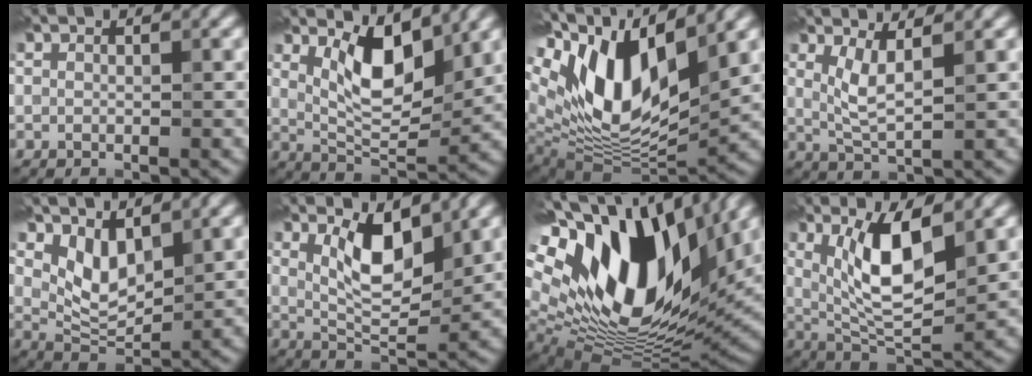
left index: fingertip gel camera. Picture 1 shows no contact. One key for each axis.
{"total": 6.1, "fx": 2.6, "fy": 2.4, "fz": 4.9, "tx": -0.087, "ty": -0.004, "tz": 0.048}
{"total": 14.2, "fx": 5.2, "fy": 6.4, "fz": 11.6, "tx": -0.214, "ty": 0.007, "tz": 0.093}
{"total": 2.9, "fx": 1.2, "fy": 0.5, "fz": 2.5, "tx": -0.055, "ty": -0.006, "tz": 0.030}
{"total": 4.0, "fx": 2.1, "fy": 2.1, "fz": 2.8, "tx": -0.058, "ty": -0.009, "tz": 0.044}
{"total": 5.4, "fx": 2.3, "fy": 2.1, "fz": 4.5, "tx": -0.080, "ty": -0.002, "tz": 0.042}
{"total": 19.3, "fx": 7.0, "fy": 10.4, "fz": 14.7, "tx": -0.279, "ty": 0.000, "tz": 0.127}
{"total": 7.3, "fx": 2.4, "fy": 2.4, "fz": 6.4, "tx": -0.120, "ty": -0.010, "tz": 0.049}